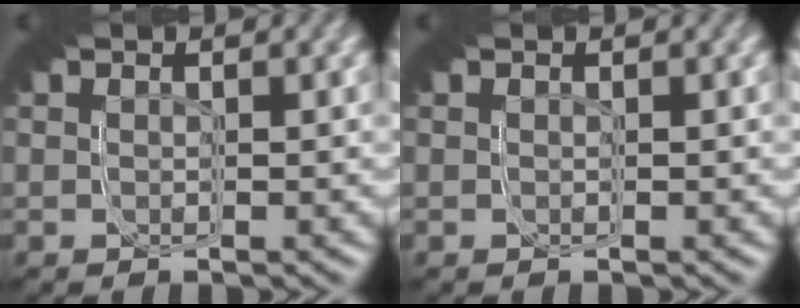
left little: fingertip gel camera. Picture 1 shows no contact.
{"total": 0.0}